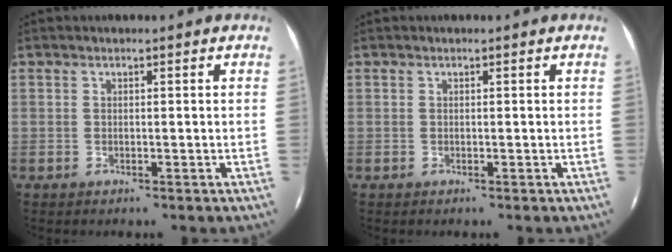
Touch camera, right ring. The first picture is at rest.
{"total": 0.0}